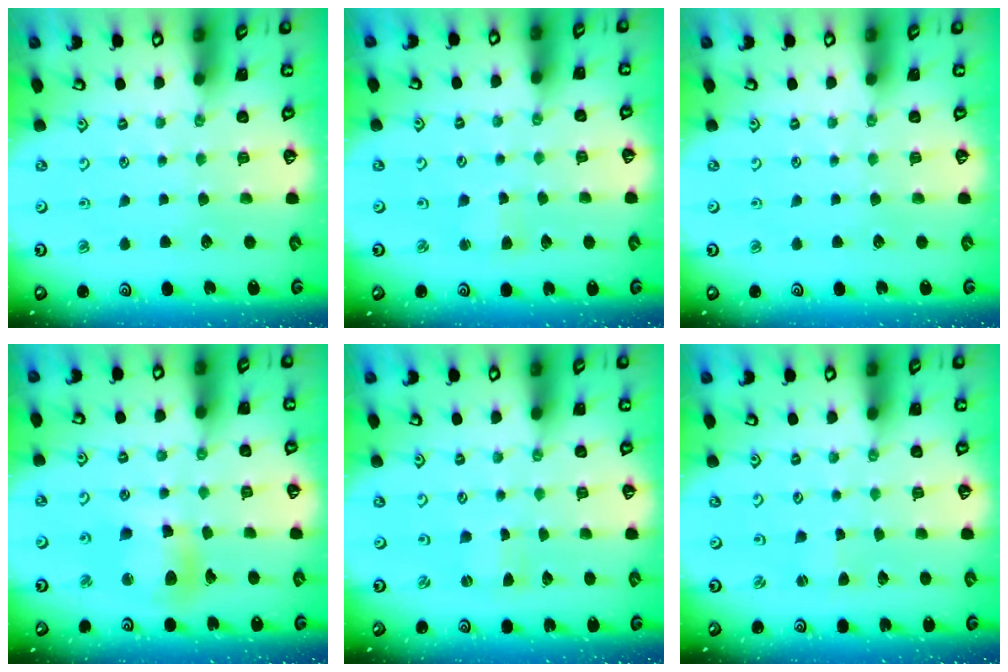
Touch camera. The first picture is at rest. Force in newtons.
{"total": 3.7, "press": 3.7, "slide": 0.3}
{"total": 0.0}
{"total": 11.1, "press": 10.8, "slide": 2.2}
{"total": 0.0}
{"total": 1.0, "press": 1.0, "slide": 0.2}